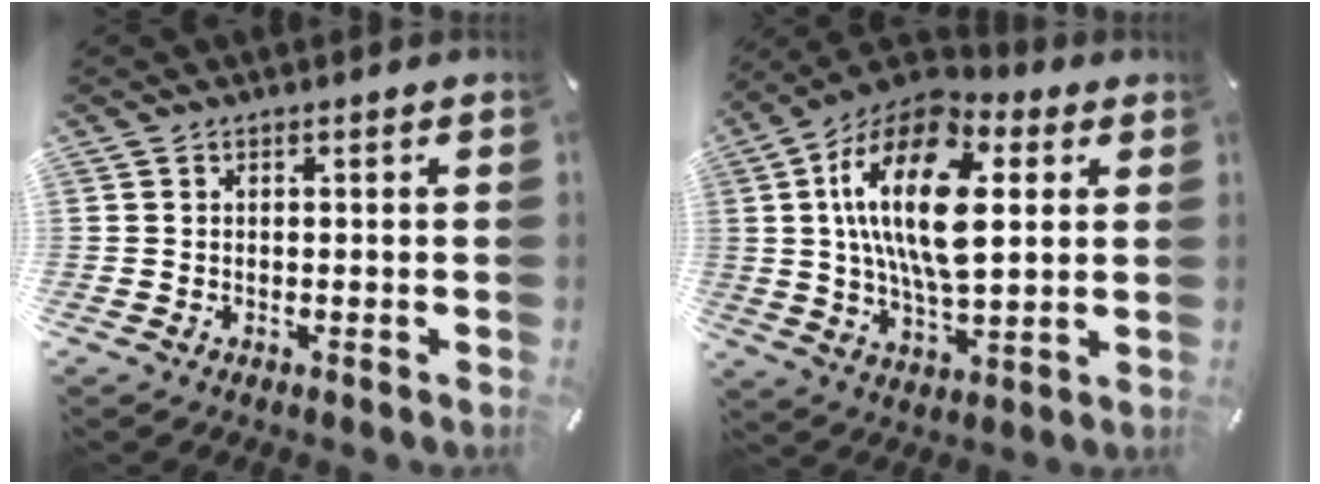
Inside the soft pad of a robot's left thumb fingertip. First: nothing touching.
{"total": 21.0, "force": [4.9, 10.9, 17.3], "torque": [-0.346, -0.007, 0.076]}